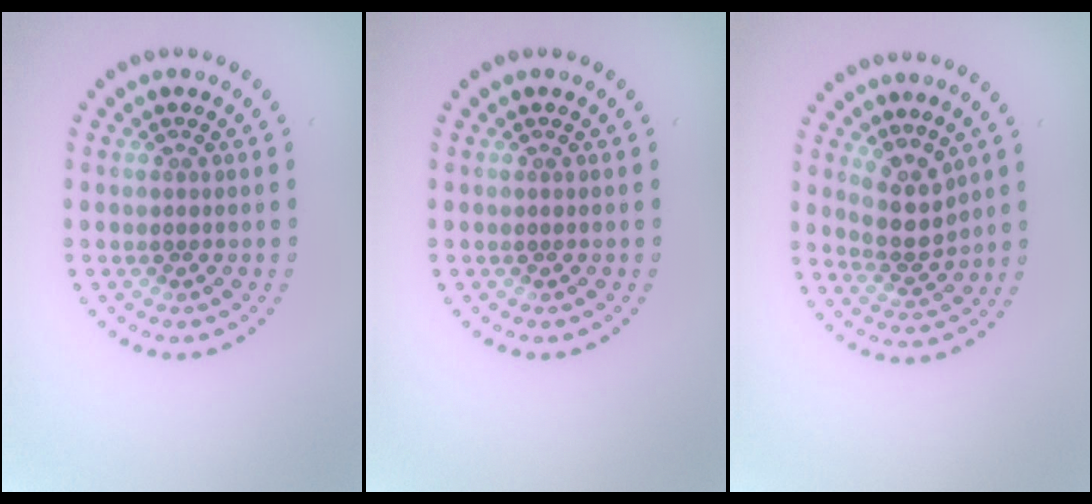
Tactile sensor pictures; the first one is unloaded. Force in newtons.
{"total": 0.0}
{"total": 3.0, "press": 2.5, "slide": 1.7}